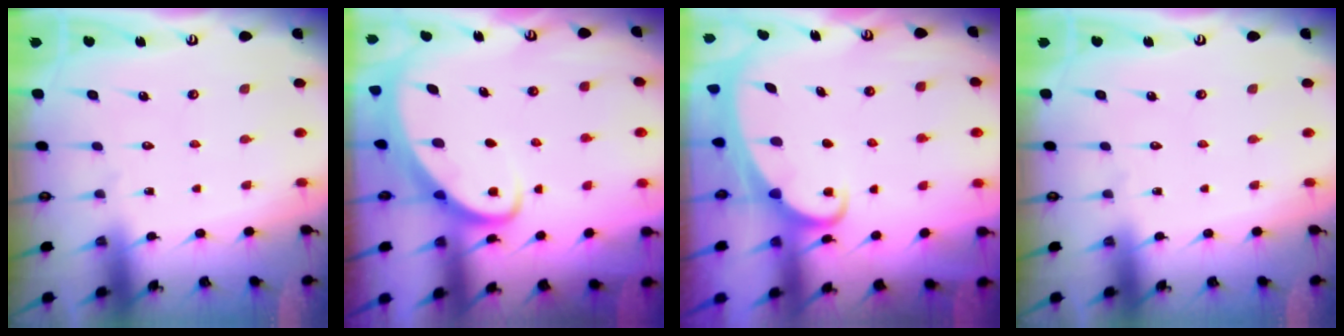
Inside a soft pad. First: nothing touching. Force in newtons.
{"total": 3.2, "press": 3.2, "slide": 0.4}
{"total": 2.3, "press": 2.3, "slide": 0.3}
{"total": 0.0}